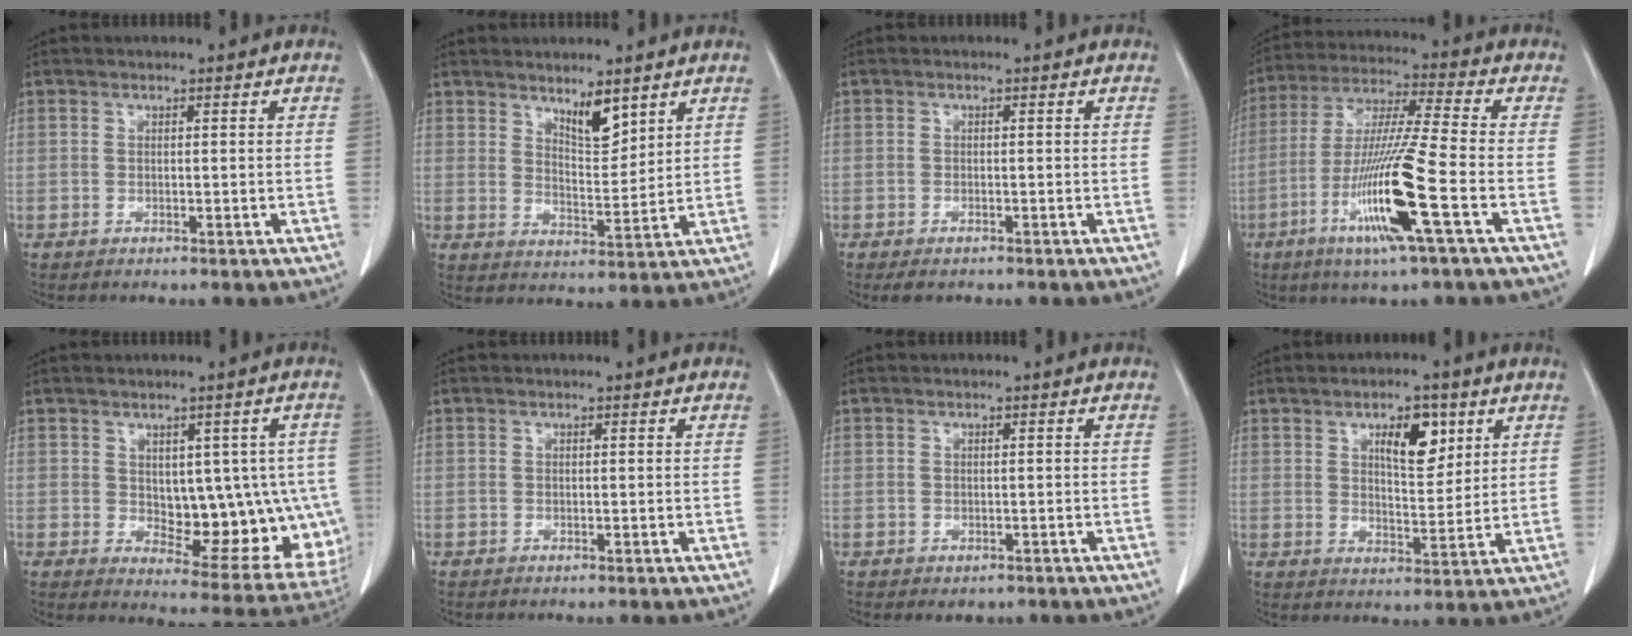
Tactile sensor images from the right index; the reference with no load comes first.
{"total": 5.2, "force": [3.7, 1.4, 3.3], "torque": [-0.061, -0.011, 0.068]}
{"total": 2.1, "force": [-1.6, 0.9, 1.1], "torque": [-0.019, -0.003, -0.017]}
{"total": 15.3, "force": [-5.6, -0.8, 14.2], "torque": [-0.291, -0.023, -0.111]}
{"total": 14.4, "force": [-0.3, 7.2, 12.5], "torque": [-0.130, 0.008, 0.019]}
{"total": 0.0}
{"total": 1.7, "force": [-0.9, 1.4, 0.5], "torque": [-0.005, 0.002, -0.005]}
{"total": 7.4, "force": [3.5, 2.8, 5.9], "torque": [-0.093, 0.001, 0.057]}